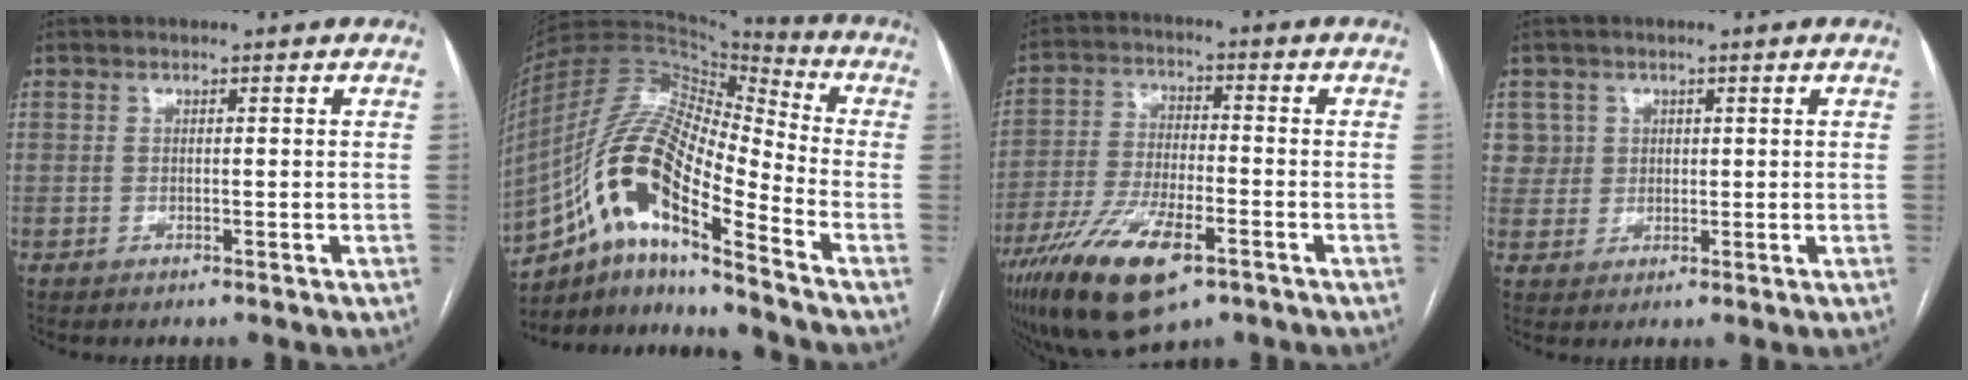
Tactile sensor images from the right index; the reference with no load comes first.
{"total": 18.7, "force": [-9.1, 3.8, 15.9], "torque": [-0.317, 0.014, -0.161]}
{"total": 15.2, "force": [-8.5, 4.9, 11.6], "torque": [-0.232, -0.019, -0.146]}
{"total": 3.9, "force": [1.6, 3.6, -0.3], "torque": [0.028, 0.005, 0.028]}